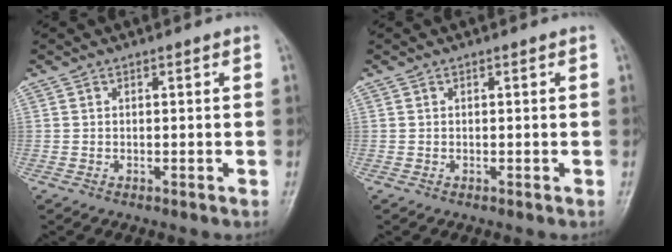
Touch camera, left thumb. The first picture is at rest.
{"total": 0.0}